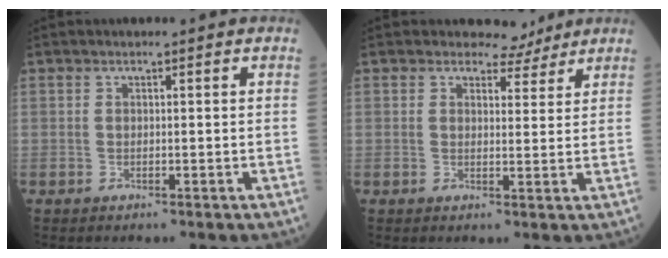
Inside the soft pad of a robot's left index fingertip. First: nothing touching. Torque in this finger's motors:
{"motor_torque": [0.35, -0.21, 0.09, -0.01]}